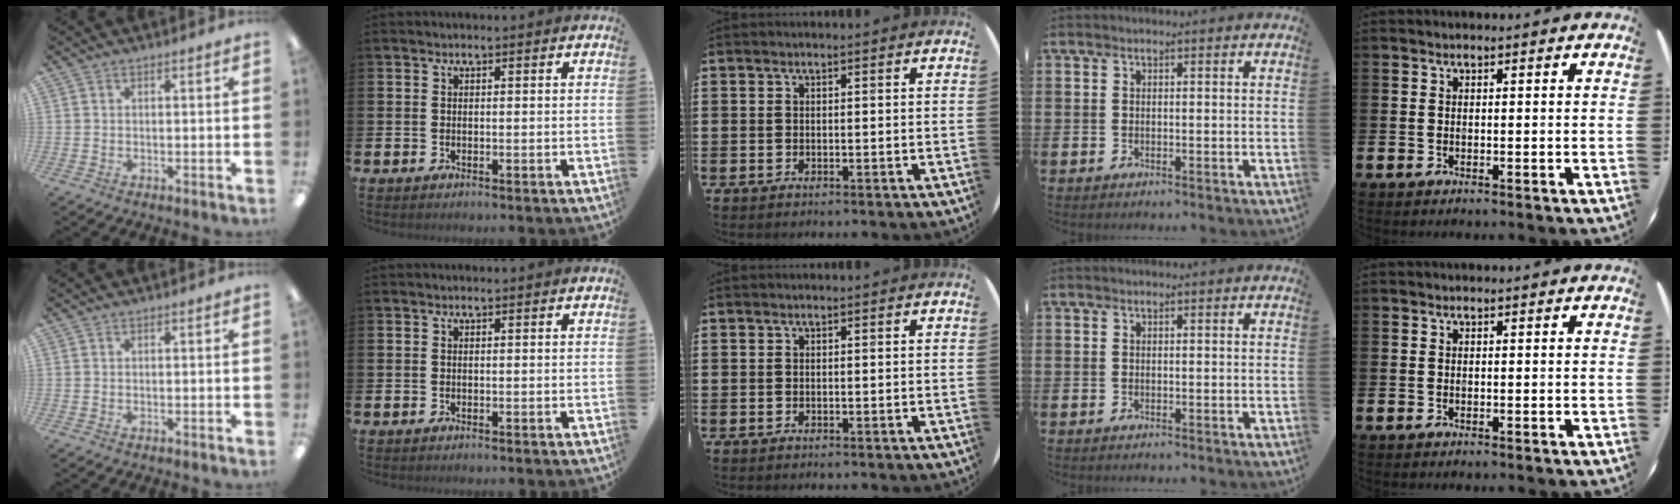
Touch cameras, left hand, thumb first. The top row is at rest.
{}